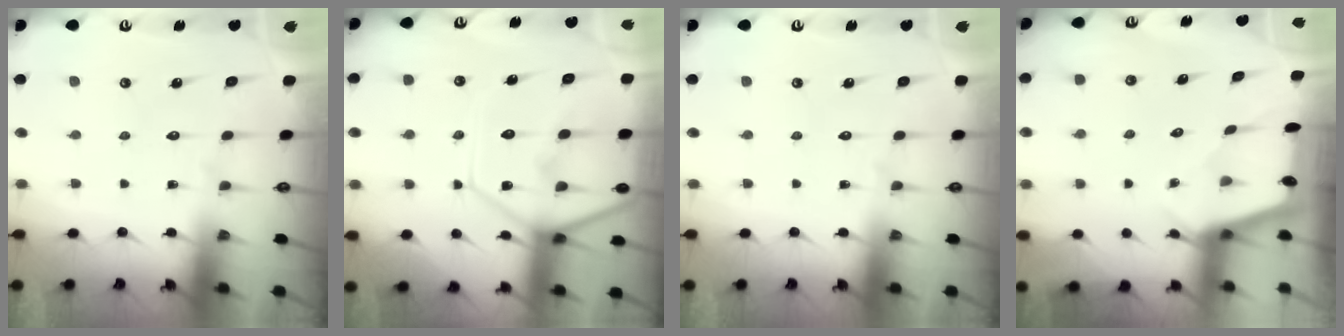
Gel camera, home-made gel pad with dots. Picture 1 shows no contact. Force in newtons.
{"total": 13.9, "press": 13.9, "slide": 1.3}
{"total": 0.0}
{"total": 2.2, "press": 2.1, "slide": 0.3}